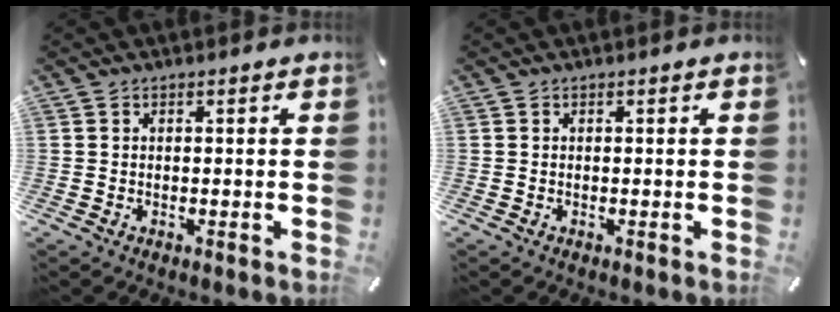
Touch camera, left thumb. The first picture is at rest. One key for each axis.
{"total": 0.0}